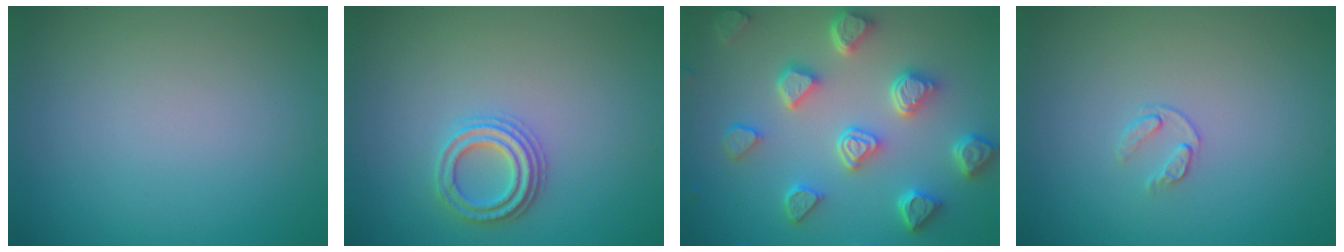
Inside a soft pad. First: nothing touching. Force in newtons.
{"total": 2.5, "press": 2.4, "slide": 0.4}
{"total": 6.5, "press": 5.3, "slide": 3.9}
{"total": 0.9, "press": 0.5, "slide": 0.8}